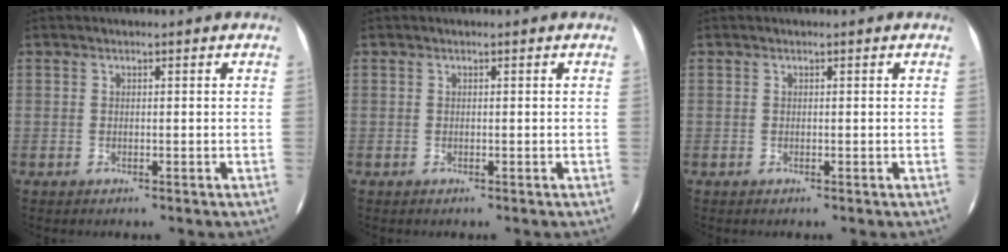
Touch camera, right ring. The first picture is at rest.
{"total": 0.0}
{"total": 0.0}